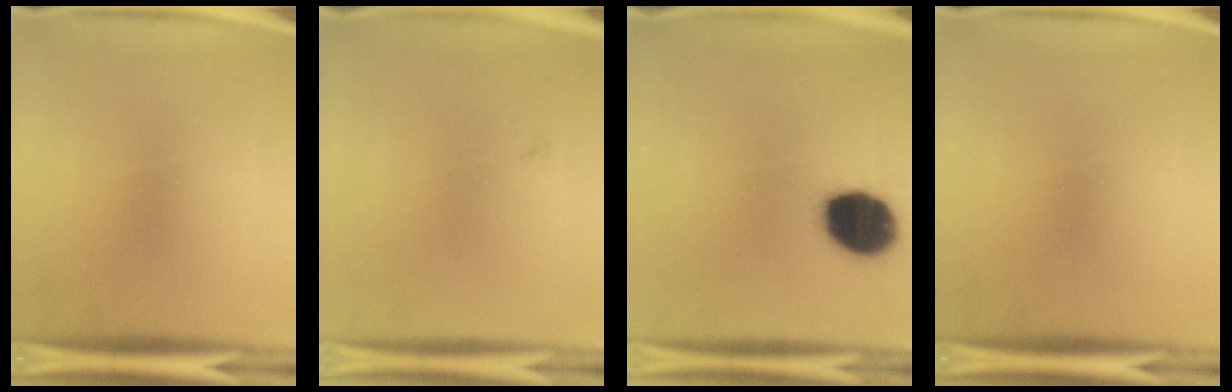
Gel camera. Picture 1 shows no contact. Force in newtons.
{"total": 0.7}
{"total": 18.2}
{"total": 0.0}